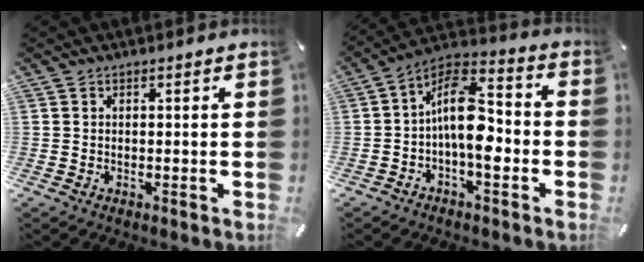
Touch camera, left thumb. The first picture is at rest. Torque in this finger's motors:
{"motor_torque": [-0.28, 1.85, 1.15, -0.19, 0.42]}